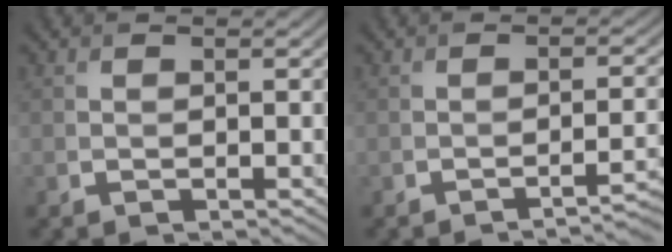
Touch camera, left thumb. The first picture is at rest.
{"total": 3.6, "force": [-2.4, 0.7, 2.6], "torque": [-0.027, 0.008, -0.043]}